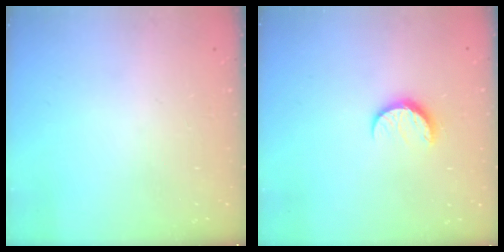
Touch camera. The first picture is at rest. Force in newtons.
{"total": 6.6, "press": 6.6, "slide": 0.6}